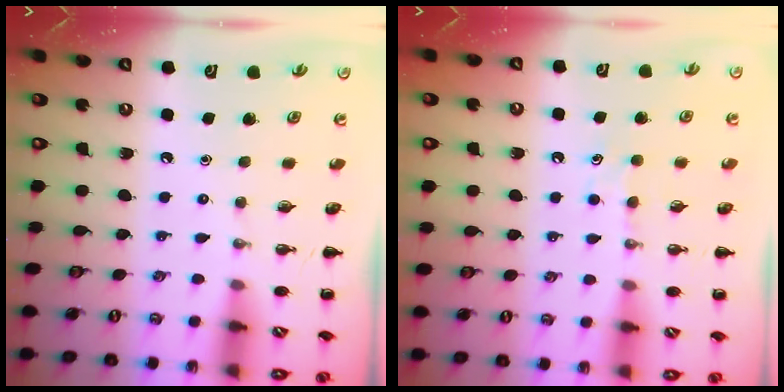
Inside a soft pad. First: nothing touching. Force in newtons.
{"total": 4.2, "press": 4.0, "slide": 1.4}